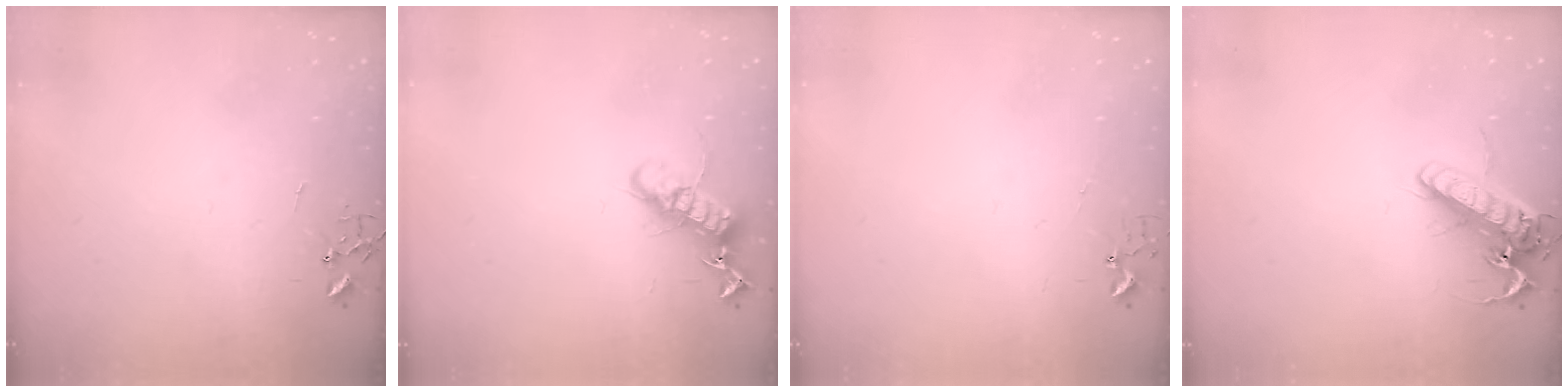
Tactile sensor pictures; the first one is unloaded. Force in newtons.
{"total": 13.8, "press": 13.8, "slide": 0.7}
{"total": 2.9, "press": 2.9, "slide": 0.3}
{"total": 16.2, "press": 16.0, "slide": 2.5}